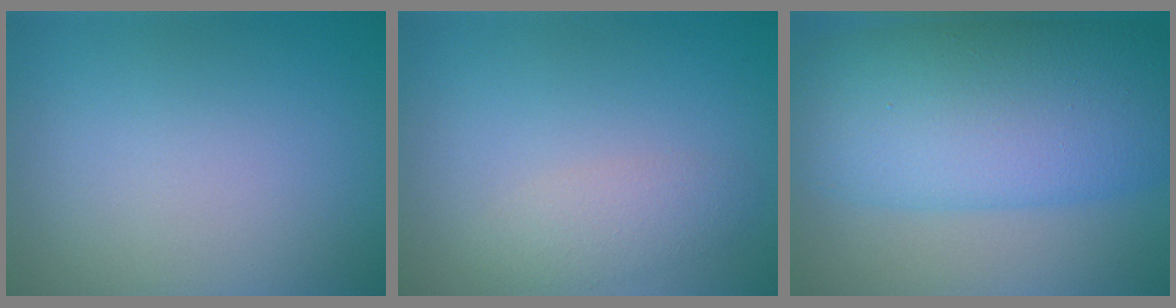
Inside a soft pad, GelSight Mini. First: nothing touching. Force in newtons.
{"total": 2.1, "press": 2.0, "slide": 0.1}
{"total": 12.4, "press": 12.4, "slide": 0.2}